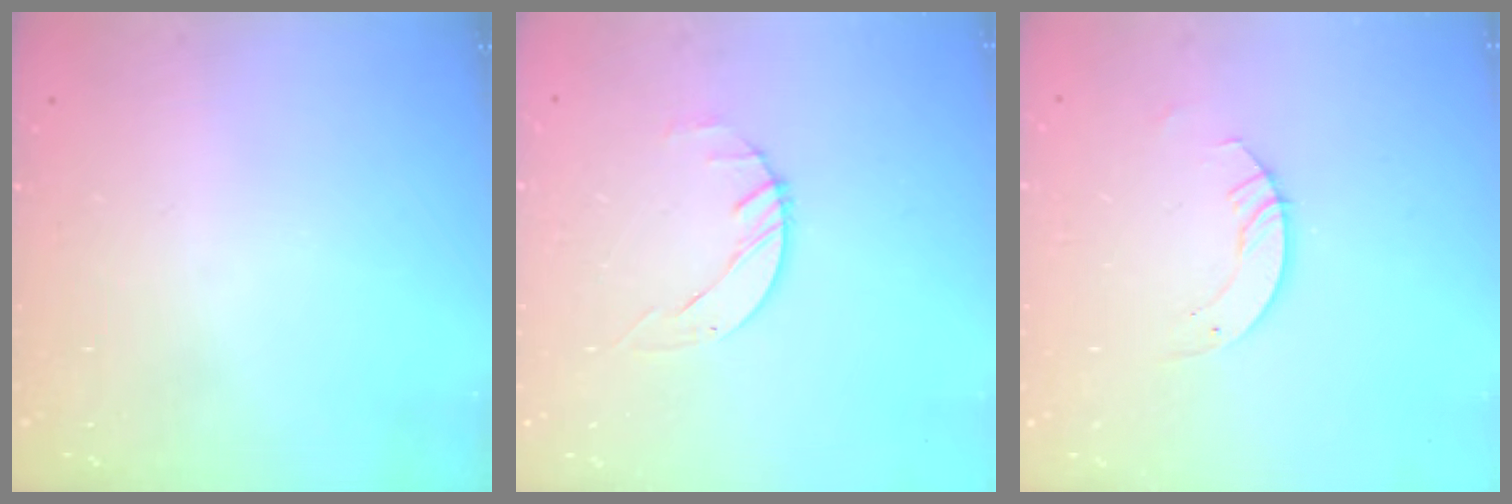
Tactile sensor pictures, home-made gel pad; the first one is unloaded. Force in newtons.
{"total": 1.4, "press": 1.4, "slide": 0.2}
{"total": 3.5, "press": 3.5, "slide": 0.3}